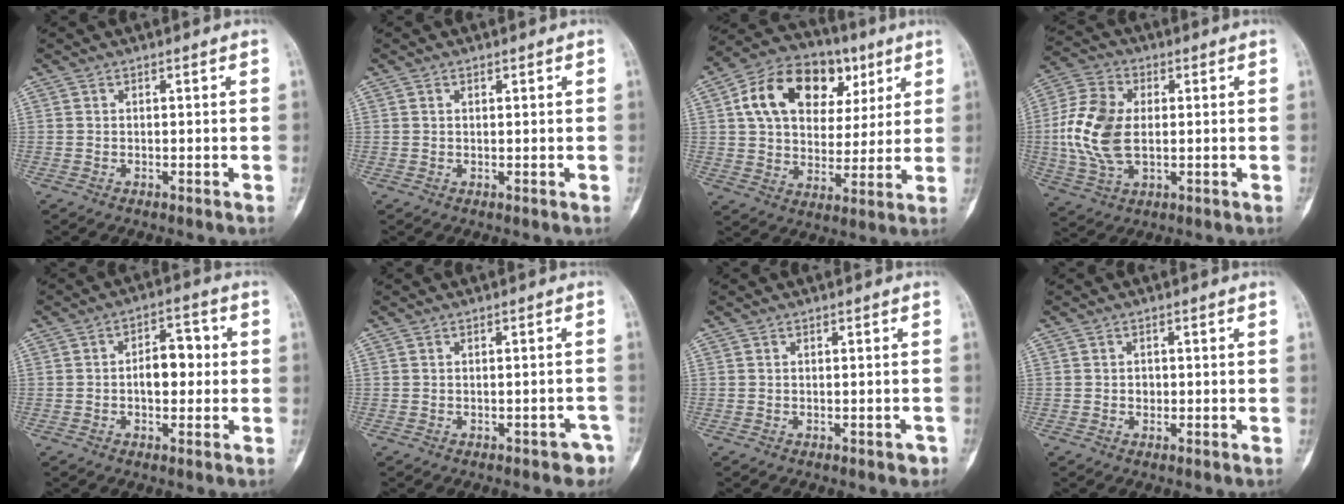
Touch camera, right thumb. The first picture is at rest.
{"total": 0.7, "force": [0.4, 0.4, 0.4], "torque": [-0.006, -0.001, 0.006]}
{"total": 20.0, "force": [7.2, 13.7, 12.7], "torque": [-0.178, 0.008, 0.115]}
{"total": 13.6, "force": [0.4, 8.3, 10.8], "torque": [-0.226, 0.006, 0.007]}
{"total": 7.2, "force": [0.0, 4.3, 5.8], "torque": [-0.066, 0.020, -0.006]}
{"total": 3.0, "force": [-1.8, 1.6, 1.7], "torque": [-0.007, 0.018, -0.018]}
{"total": 1.1, "force": [-0.5, 0.6, 0.8], "torque": [-0.008, 0.006, -0.002]}
{"total": 1.3, "force": [-0.1, 1.1, 0.7], "torque": [-0.005, 0.004, -0.001]}